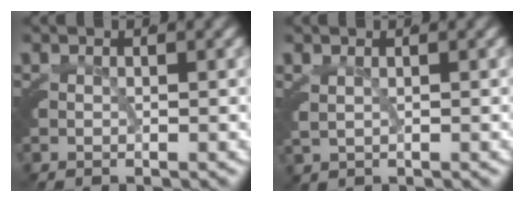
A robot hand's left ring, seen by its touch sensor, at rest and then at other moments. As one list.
[{"total": 1.0, "force": [0.7, 0.5, 0.6], "torque": [-0.015, -0.002, 0.018]}]